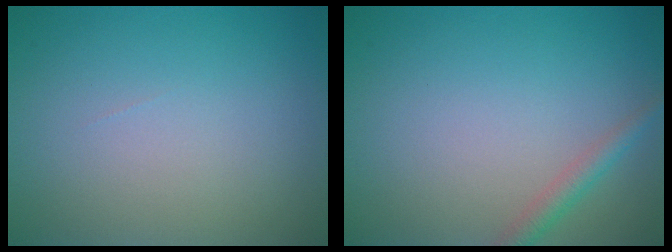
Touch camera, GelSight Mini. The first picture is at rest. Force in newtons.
{"total": 1.7, "press": 1.7, "slide": 0.1}